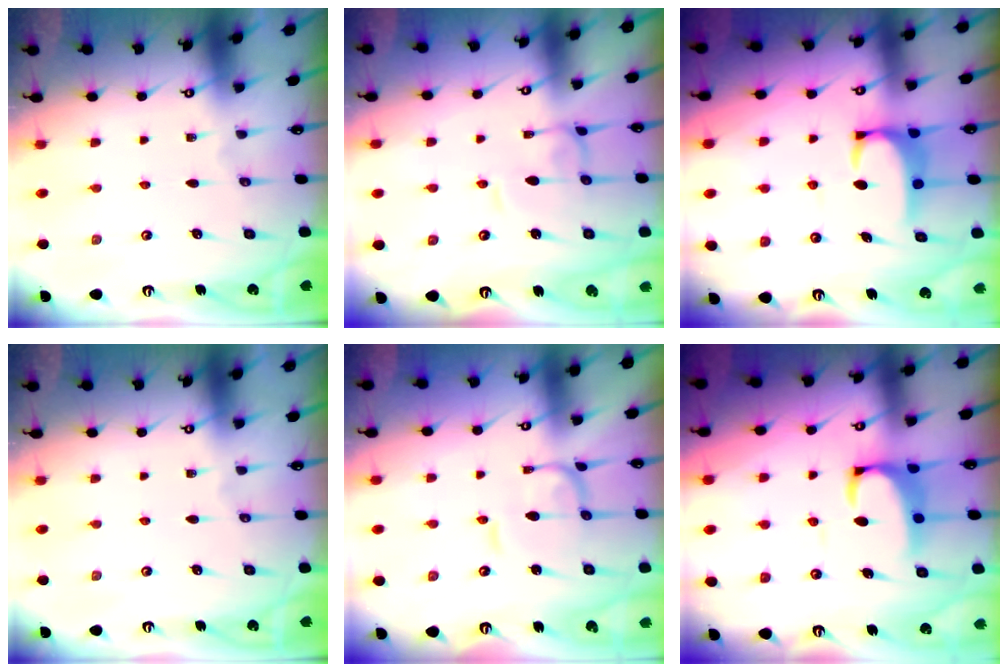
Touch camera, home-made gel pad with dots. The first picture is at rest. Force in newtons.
{"total": 1.4, "press": 1.4, "slide": 0.2}
{"total": 3.5, "press": 3.4, "slide": 0.5}
{"total": 0.0}
{"total": 0.6, "press": 0.6, "slide": 0.3}
{"total": 3.0, "press": 2.8, "slide": 1.0}